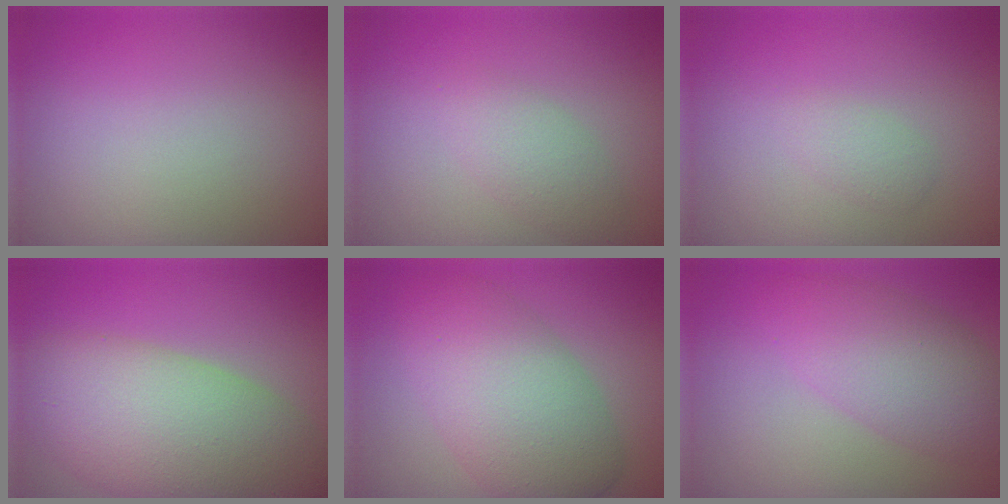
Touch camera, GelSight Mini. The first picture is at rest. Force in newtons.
{"total": 2.4, "press": 2.4, "slide": 0.0}
{"total": 1.2, "press": 1.2, "slide": 0.0}
{"total": 11.2, "press": 11.2, "slide": 0.7}
{"total": 8.4, "press": 8.3, "slide": 0.4}
{"total": 5.2, "press": 5.2, "slide": 0.1}